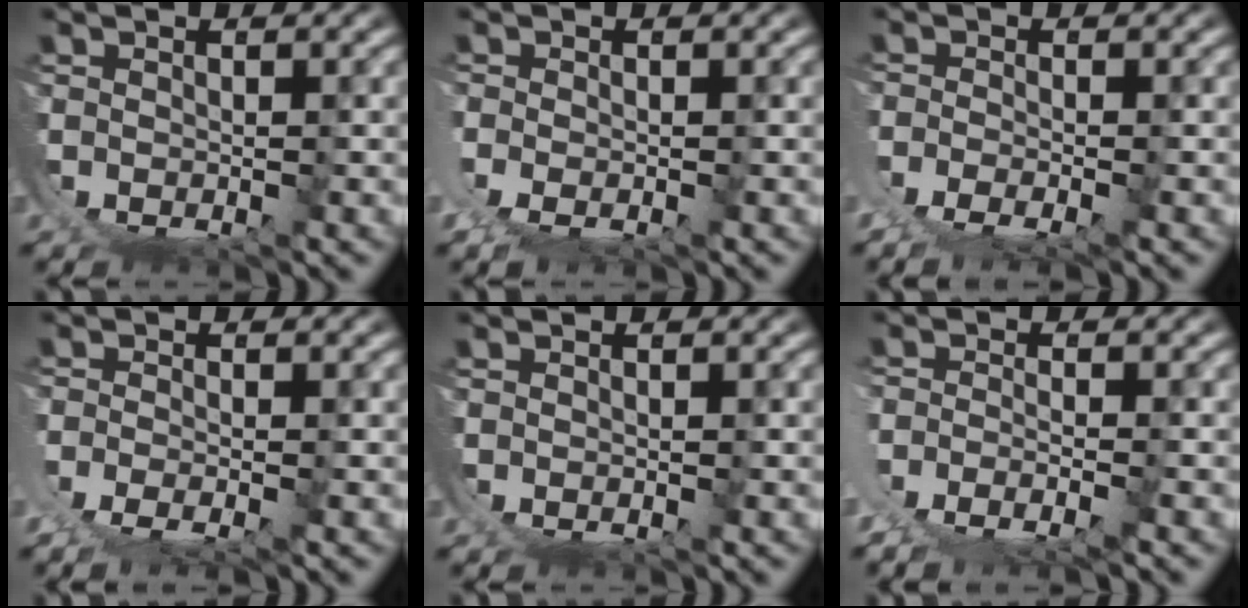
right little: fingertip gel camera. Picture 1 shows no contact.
{"total": 1.1, "force": [0.0, -0.6, 1.0], "torque": [-0.015, -0.003, 0.006]}
{"total": 1.9, "force": [-0.7, -1.4, 1.2], "torque": [-0.016, -0.001, -0.006]}
{"total": 1.9, "force": [-0.4, -1.5, 1.2], "torque": [-0.018, -0.003, -0.001]}
{"total": 0.0}
{"total": 2.2, "force": [-0.7, -0.9, 1.9], "torque": [-0.032, 0.002, -0.008]}